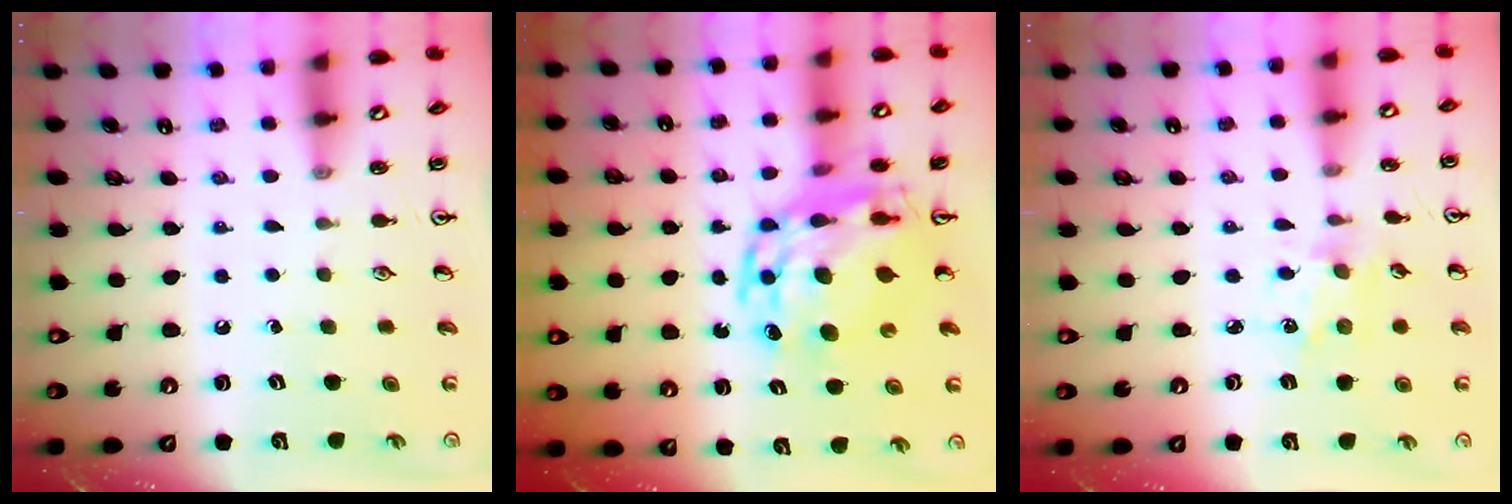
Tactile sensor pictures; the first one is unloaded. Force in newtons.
{"total": 15.5, "press": 15.4, "slide": 1.6}
{"total": 2.0, "press": 2.0, "slide": 0.4}